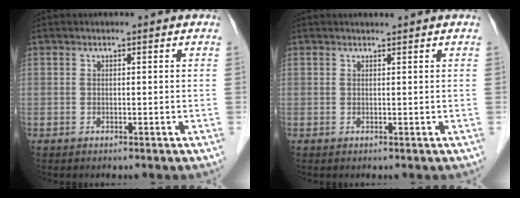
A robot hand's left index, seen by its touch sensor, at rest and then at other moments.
{"total": 0.6, "force": [0.6, -0.2, 0.1], "torque": [-0.008, -0.003, 0.012]}